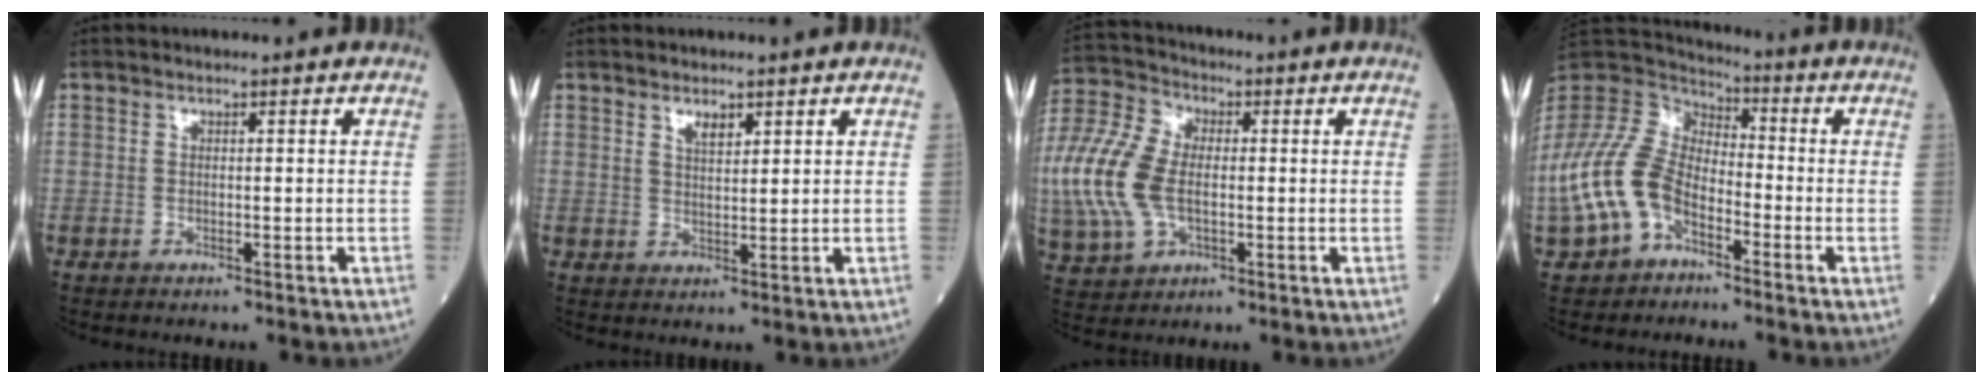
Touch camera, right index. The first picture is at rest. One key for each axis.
{"total": 2.1, "fx": 1.4, "fy": 0.8, "fz": 1.4, "tx": -0.026, "ty": 0.001, "tz": 0.029}
{"total": 17.3, "fx": -1.5, "fy": 10.6, "fz": 13.6, "tx": -0.355, "ty": 0.004, "tz": -0.022}
{"total": 13.7, "fx": -5.7, "fy": 8.5, "fz": 9.1, "tx": -0.216, "ty": 0.015, "tz": -0.116}